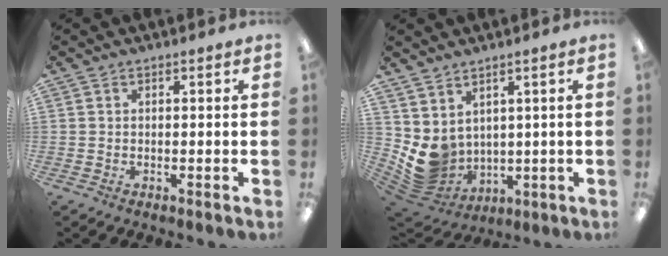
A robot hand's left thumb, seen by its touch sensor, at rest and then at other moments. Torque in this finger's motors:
{"motor_torque": [1.42, 1.51, 1.27, -0.85, 0.07]}